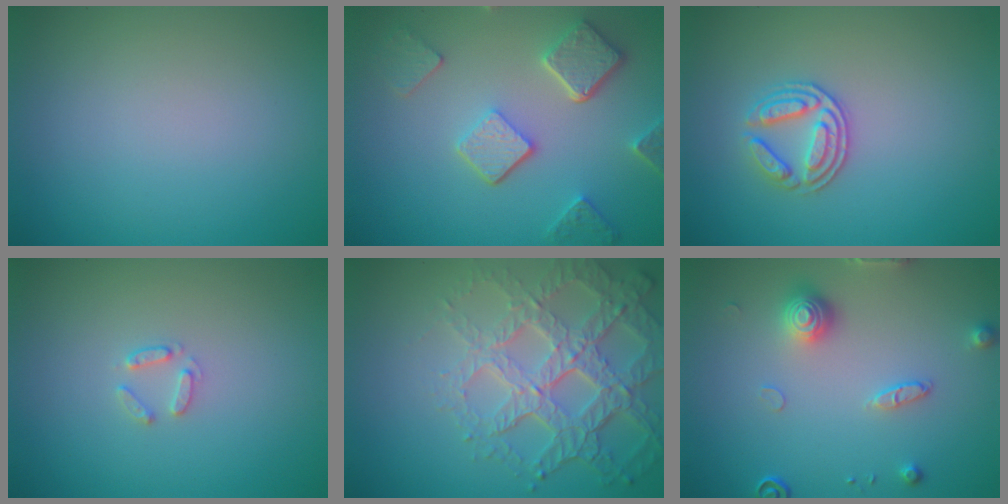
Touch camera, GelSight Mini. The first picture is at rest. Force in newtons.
{"total": 4.9, "press": 3.8, "slide": 3.0}
{"total": 2.9, "press": 2.6, "slide": 1.1}
{"total": 1.1, "press": 1.1, "slide": 0.2}
{"total": 7.1, "press": 5.1, "slide": 5.0}
{"total": 3.0, "press": 2.8, "slide": 0.9}